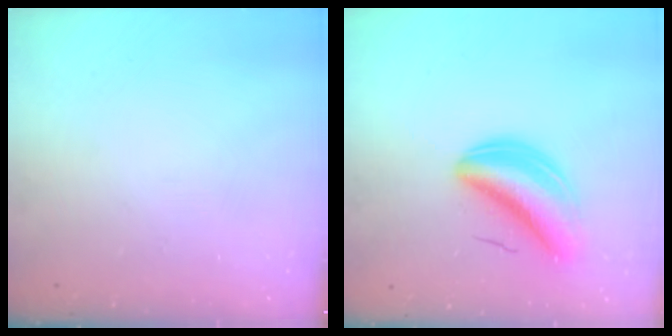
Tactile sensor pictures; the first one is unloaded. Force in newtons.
{"total": 8.1, "press": 7.6, "slide": 2.7}